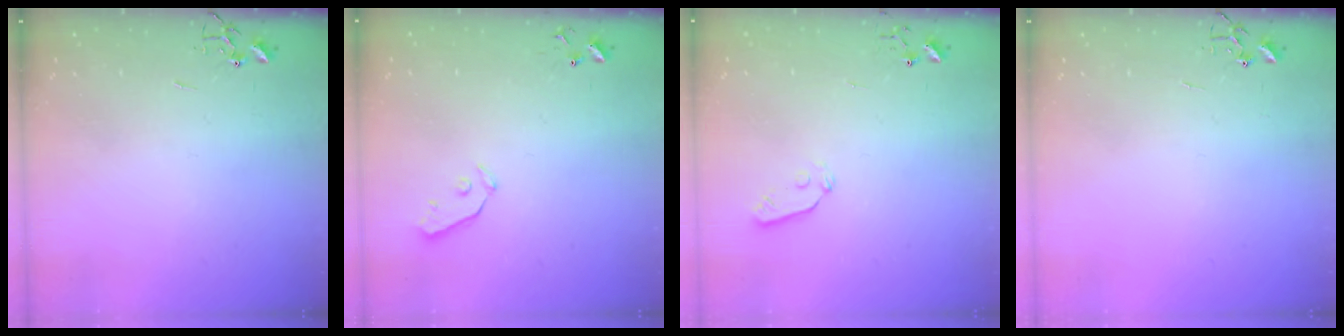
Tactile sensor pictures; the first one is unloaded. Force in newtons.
{"total": 3.2, "press": 3.2, "slide": 0.4}
{"total": 4.2, "press": 4.2, "slide": 0.5}
{"total": 0.0}